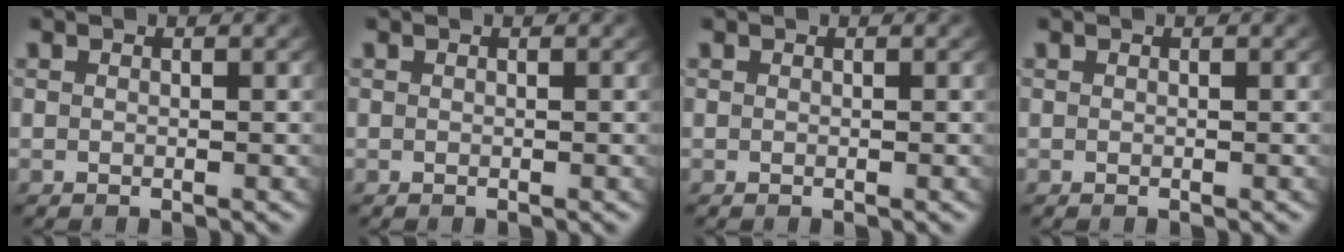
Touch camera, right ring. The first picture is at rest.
{"total": 0.0}
{"total": 0.0}
{"total": 0.0}